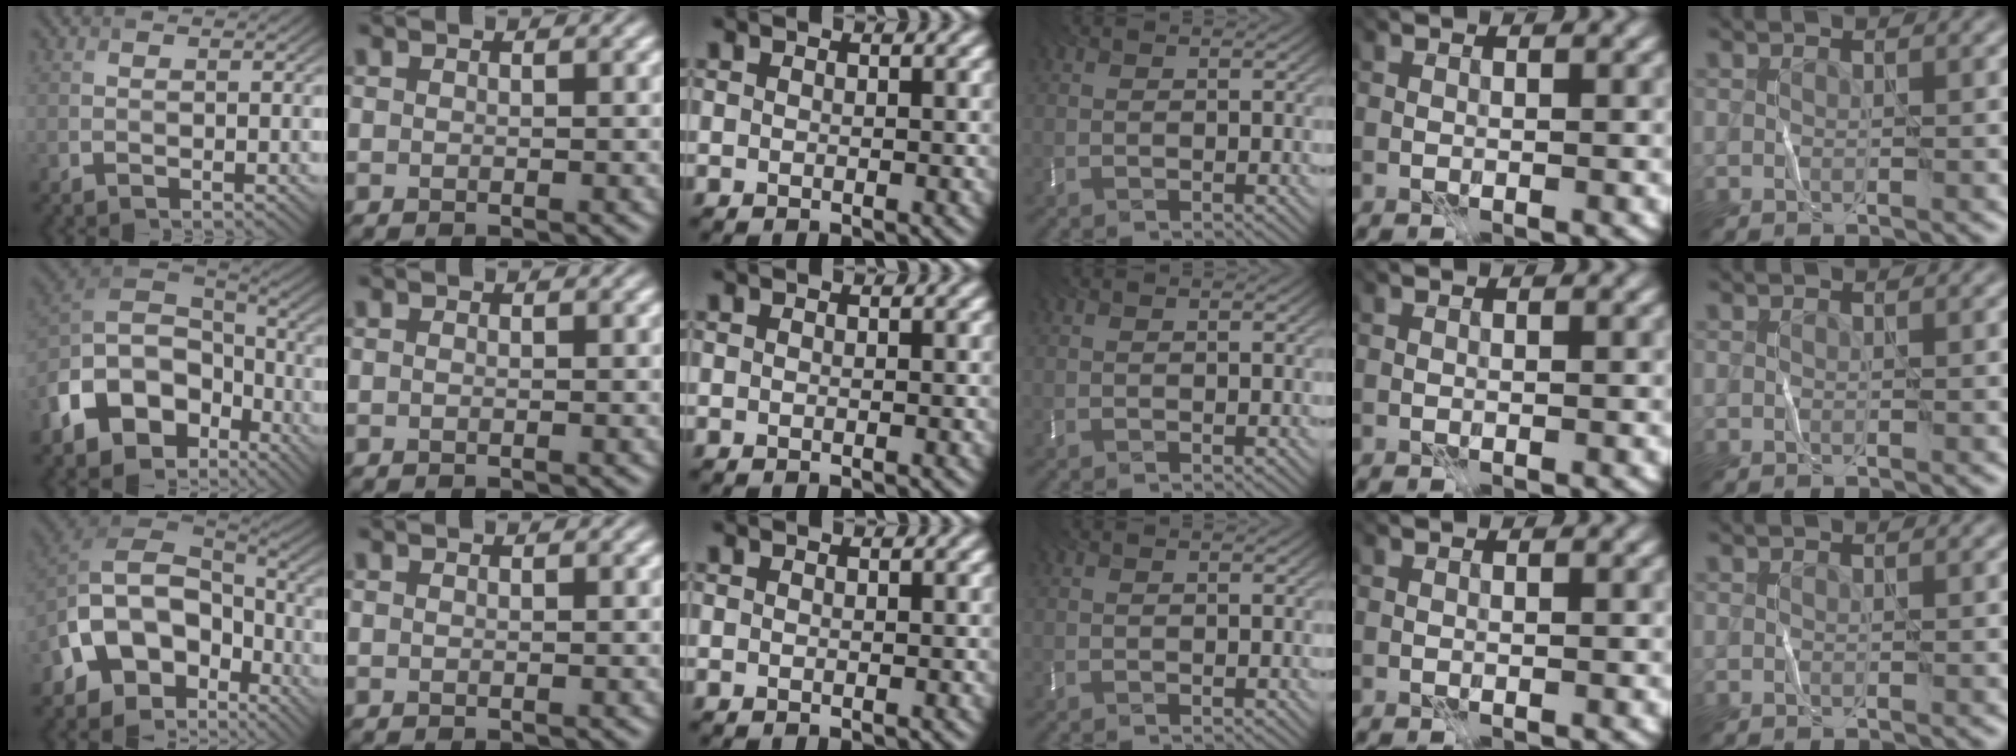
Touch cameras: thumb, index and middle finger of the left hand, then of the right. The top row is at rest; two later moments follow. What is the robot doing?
{"motion": "fold", "object": "bubble wrap"}